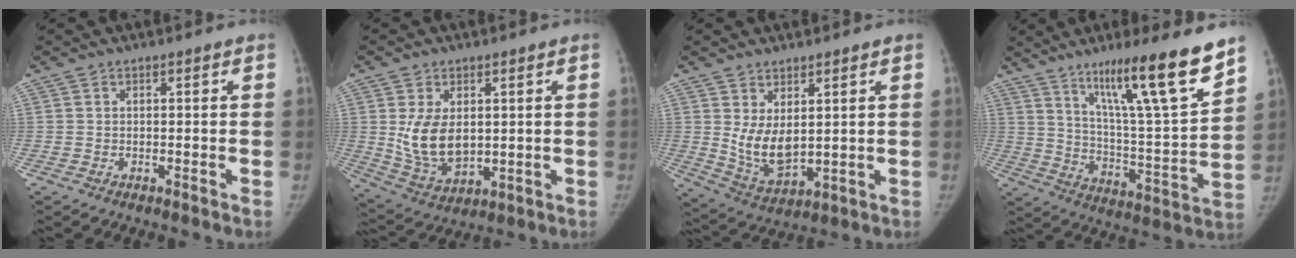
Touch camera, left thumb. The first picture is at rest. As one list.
[{"total": 10.8, "force": [1.6, 7.0, 8.0], "torque": [-0.126, -0.018, 0.051]}, {"total": 8.6, "force": [2.3, 4.7, 6.8], "torque": [-0.110, -0.032, 0.063]}, {"total": 21.0, "force": [13.9, 1.8, 15.7], "torque": [-0.228, -0.071, 0.234]}]